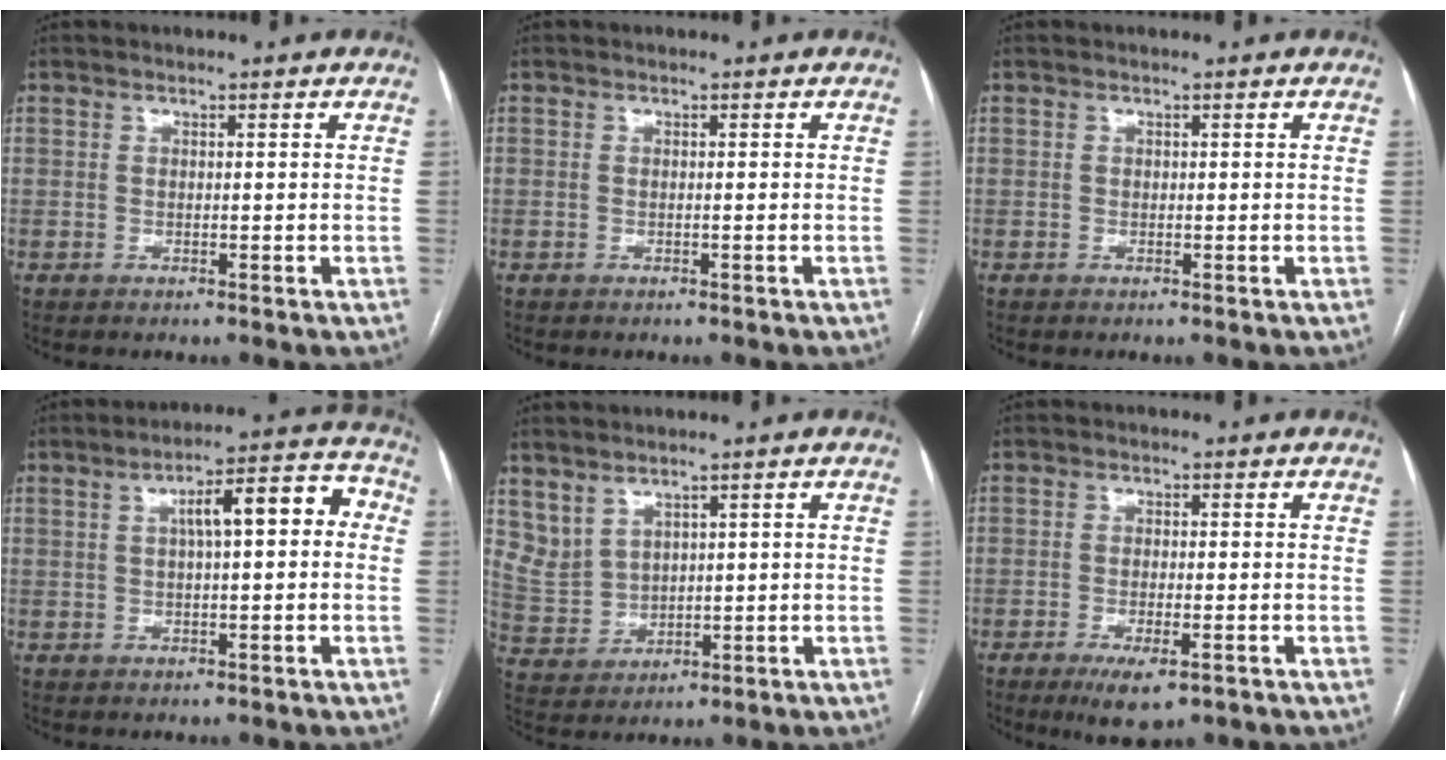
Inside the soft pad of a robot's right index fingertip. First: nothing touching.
{"total": 0.0}
{"total": 0.0}
{"total": 9.0, "force": [1.1, 2.3, 8.6], "torque": [-0.123, 0.042, 0.014]}
{"total": 5.0, "force": [3.6, 3.1, 1.6], "torque": [-0.042, 0.007, 0.093]}
{"total": 5.7, "force": [-3.1, 1.4, 4.6], "torque": [-0.078, -0.012, -0.045]}